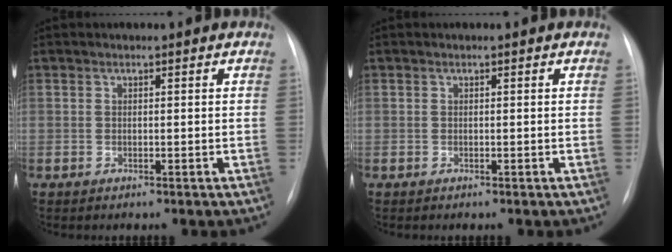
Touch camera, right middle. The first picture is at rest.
{"total": 0.0}